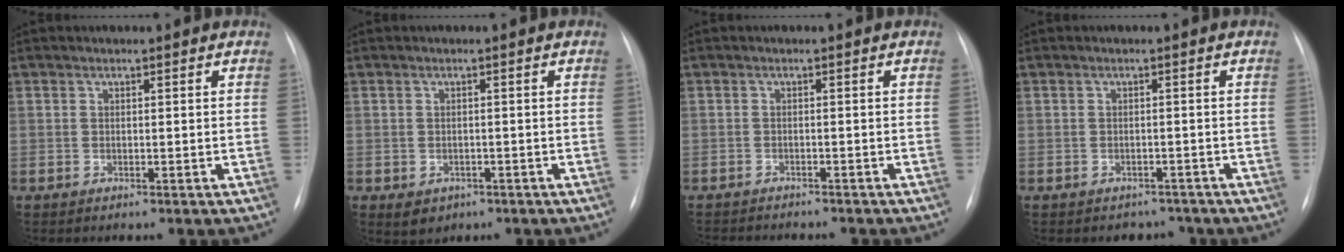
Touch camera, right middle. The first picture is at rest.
{"total": 2.9, "force": [-1.4, 2.3, 1.0], "torque": [-0.010, 0.002, -0.006]}
{"total": 8.0, "force": [-7.3, 1.8, 2.8], "torque": [-0.036, -0.003, -0.093]}
{"total": 2.7, "force": [-2.2, 1.6, -0.2], "torque": [0.004, 0.010, -0.027]}